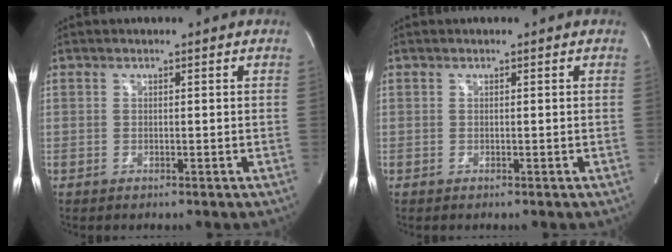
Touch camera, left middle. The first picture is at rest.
{"total": 0.0}